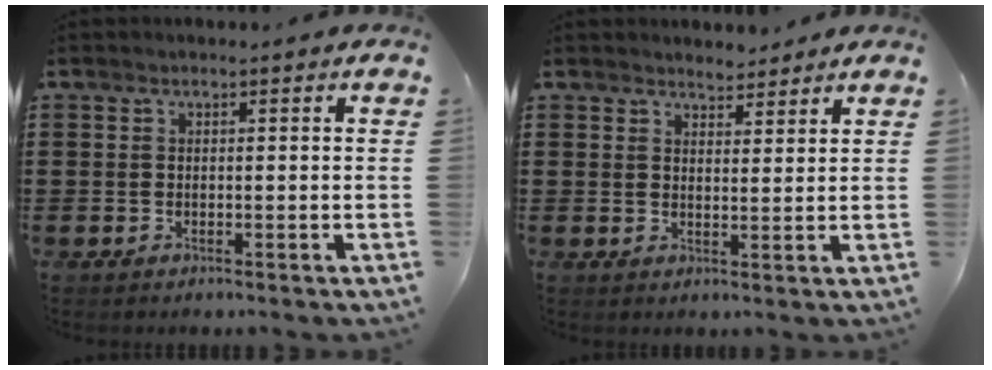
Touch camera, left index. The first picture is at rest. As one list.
[{"total": 2.6, "force": [2.6, 0.5, -0.2], "torque": [-0.005, -0.002, 0.049]}]